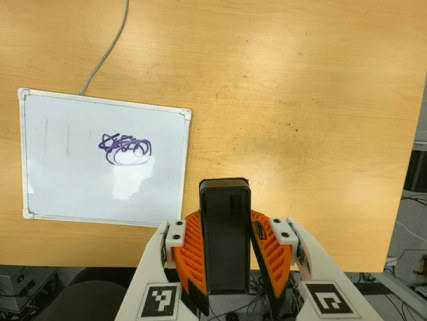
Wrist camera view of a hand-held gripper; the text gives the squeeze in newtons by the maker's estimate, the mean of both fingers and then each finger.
{"total": 5.8, "left": 4.8, "right": 6.9}